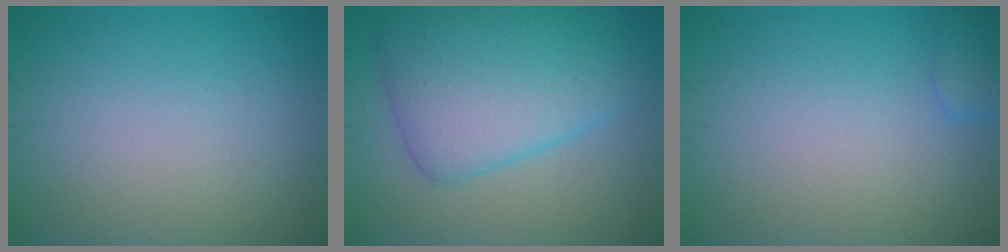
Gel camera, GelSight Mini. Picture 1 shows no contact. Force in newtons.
{"total": 8.0, "press": 8.0, "slide": 0.1}
{"total": 1.5, "press": 1.5, "slide": 0.1}